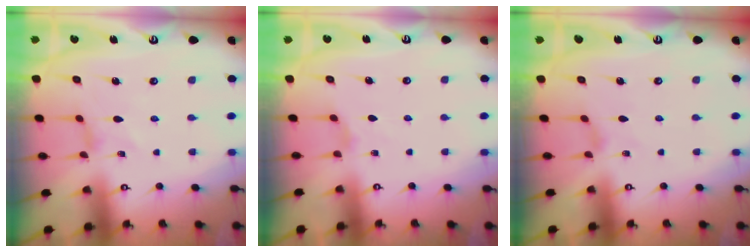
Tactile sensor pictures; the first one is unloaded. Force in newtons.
{"total": 2.2, "press": 2.2, "slide": 0.4}
{"total": 0.0}